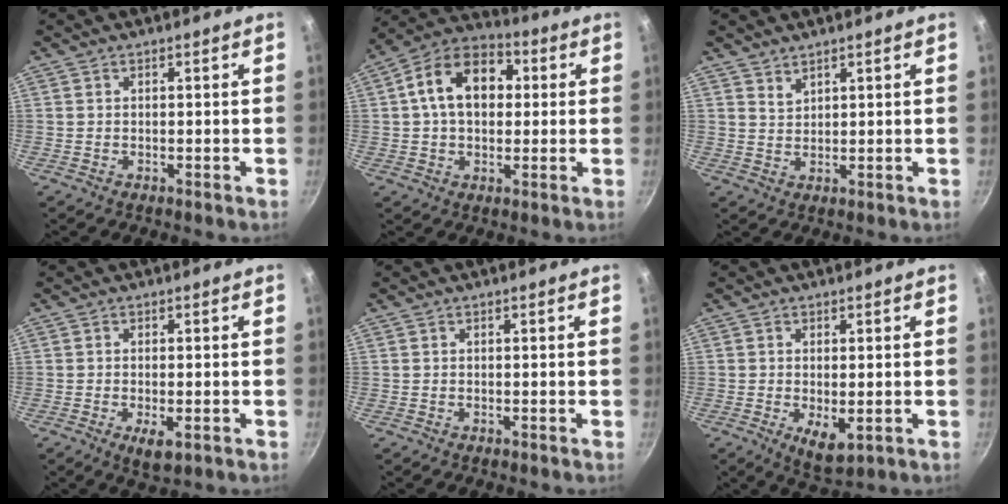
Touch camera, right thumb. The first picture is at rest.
{"total": 14.6, "force": [2.4, 10.1, 10.2], "torque": [-0.133, 0.026, 0.020]}
{"total": 2.1, "force": [1.8, 0.9, 0.6], "torque": [-0.008, -0.009, 0.036]}
{"total": 4.2, "force": [-1.4, 1.6, 3.6], "torque": [-0.060, -0.006, -0.019]}
{"total": 0.0}
{"total": 5.7, "force": [-1.1, 2.6, 5.0], "torque": [-0.076, -0.015, -0.006]}